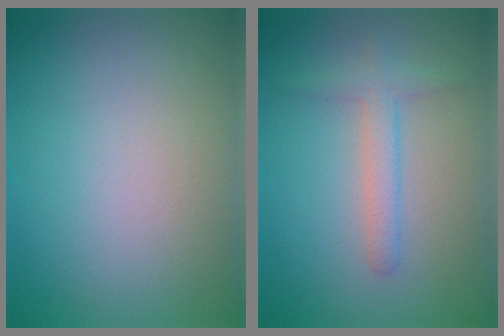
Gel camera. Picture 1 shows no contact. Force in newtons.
{"total": 2.3, "press": 2.3, "slide": 0.2}